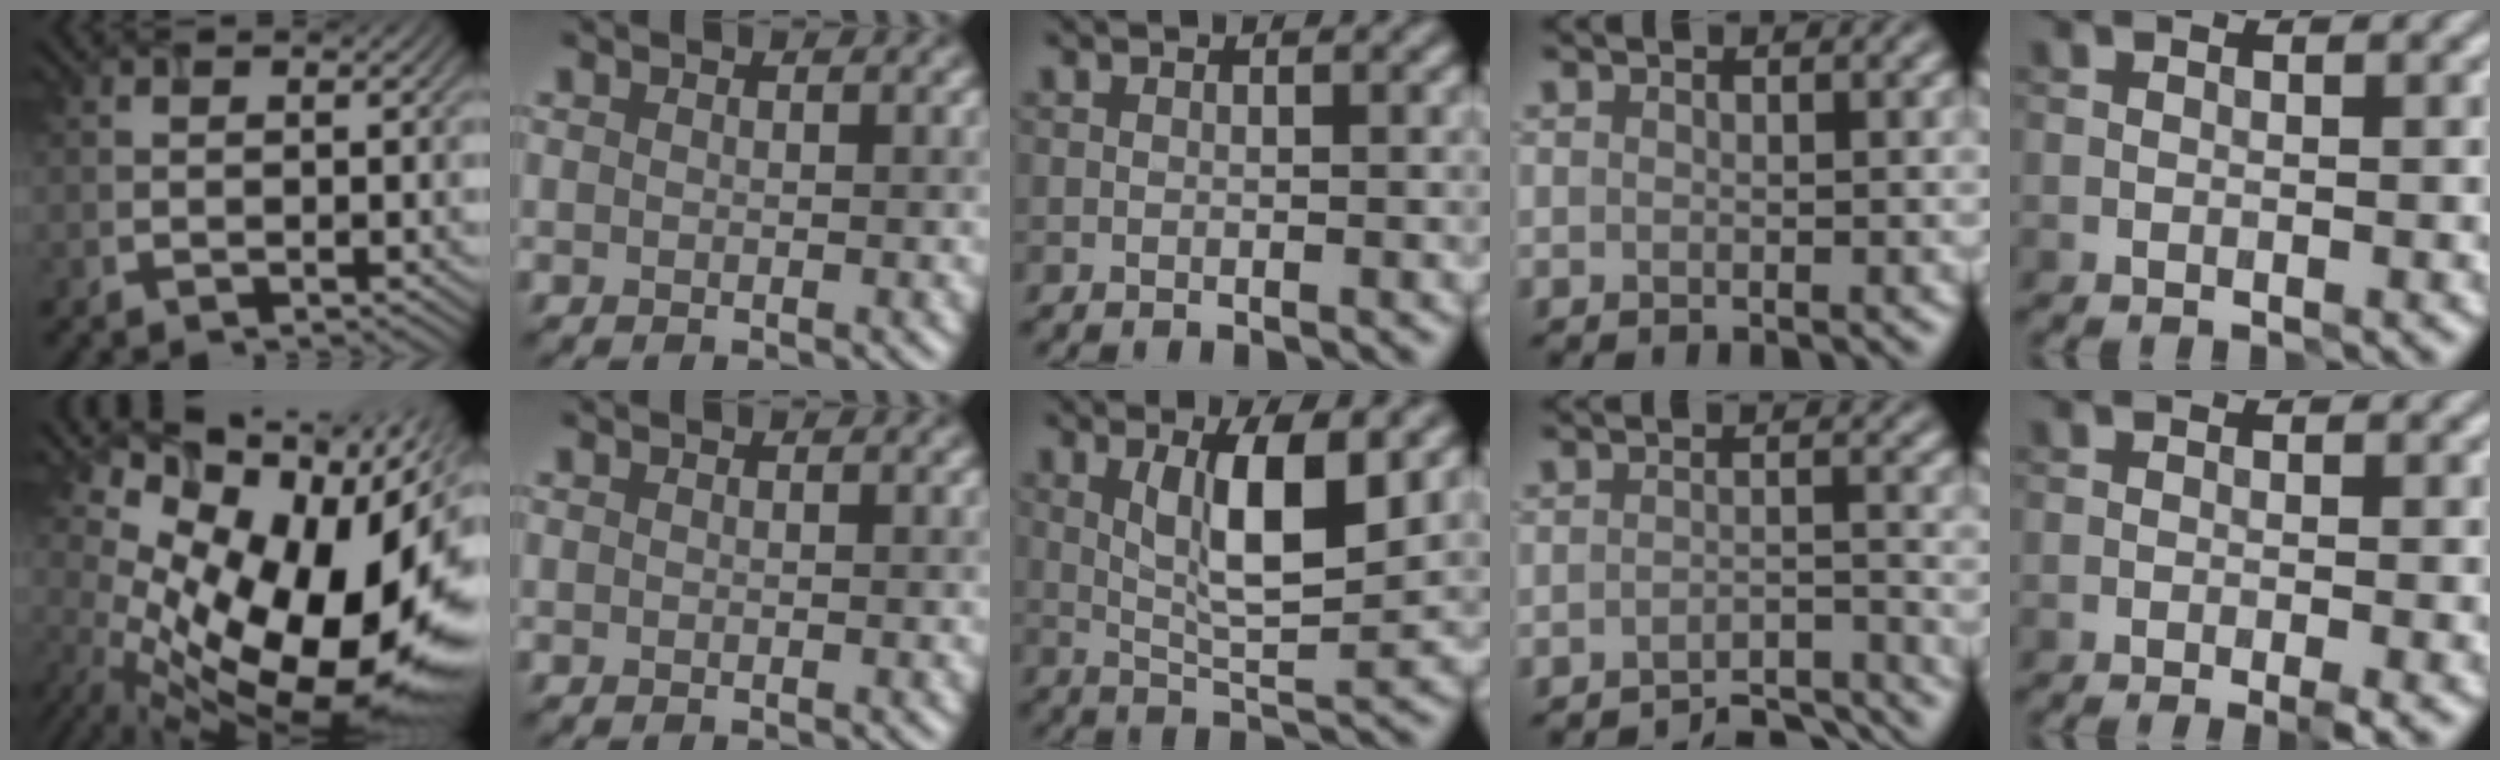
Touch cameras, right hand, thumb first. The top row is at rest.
{"thumb": {"total": 19.3, "force": [-1.1, 10.9, 15.9], "torque": [-0.227, -0.041, 0.010]}, "middle": {"total": 6.2, "force": [1.7, 1.6, 5.8], "torque": [-0.105, 0.000, 0.040]}, "ring": {"total": 5.6, "force": [-5.2, 0.7, 1.7], "torque": [-0.025, -0.001, -0.074]}, "little": {"total": 2.1, "force": [-1.2, 0.3, 1.7], "torque": [-0.034, -0.003, -0.020]}}